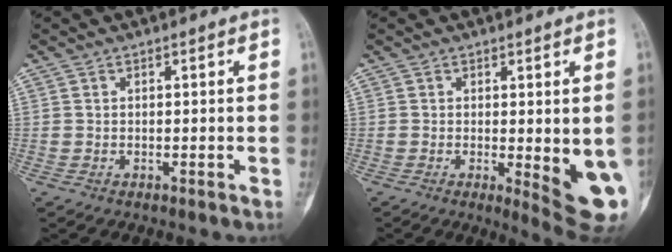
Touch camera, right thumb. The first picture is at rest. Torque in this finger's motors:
{"motor_torque": [-0.39, 0.63, 0.08, -0.15, 0.02]}